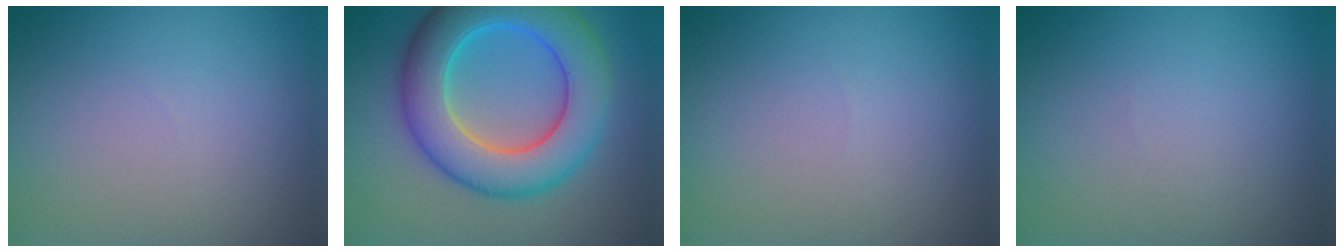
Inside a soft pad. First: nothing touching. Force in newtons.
{"total": 9.9, "press": 9.9, "slide": 0.3}
{"total": 0.0}
{"total": 0.0}